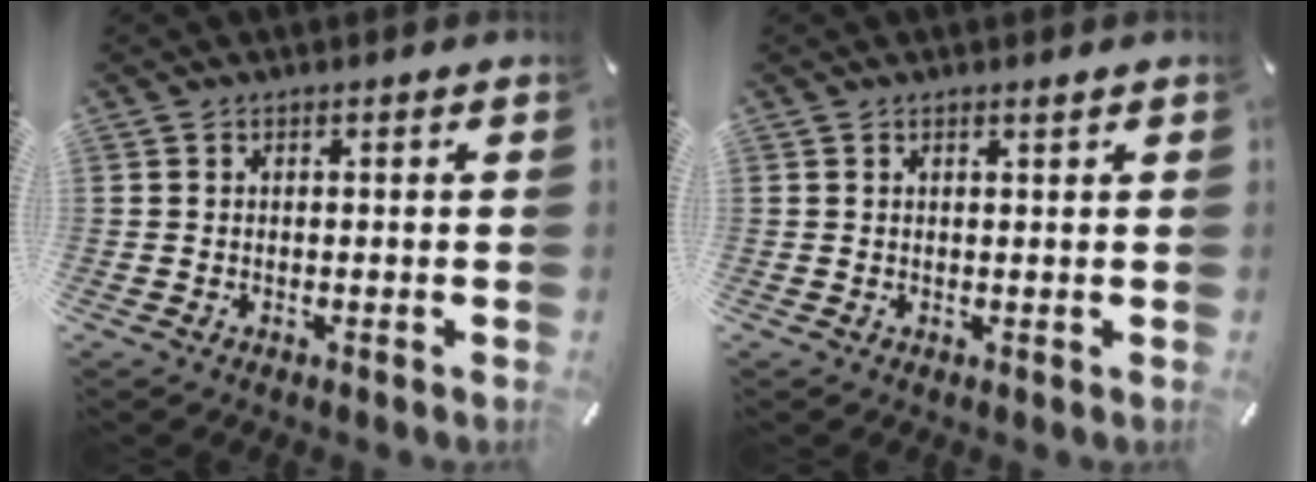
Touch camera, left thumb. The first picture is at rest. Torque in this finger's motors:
{"motor_torque": [0.12, -0.02, 0.07, -0.04, -0.03]}